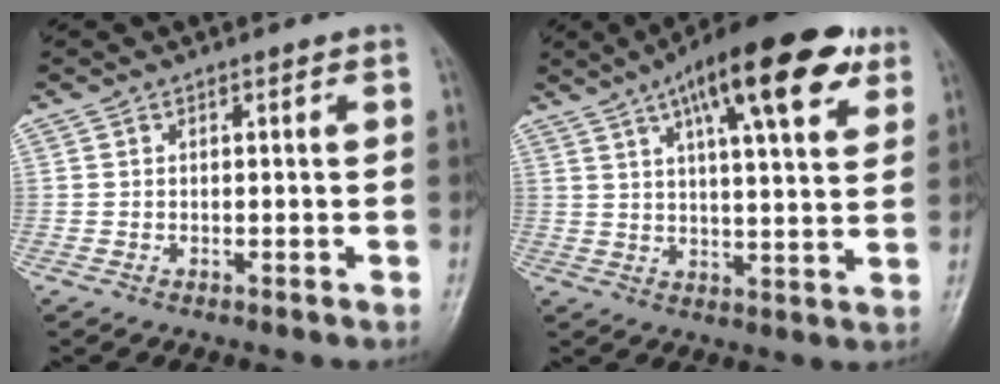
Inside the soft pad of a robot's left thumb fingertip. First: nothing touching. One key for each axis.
{"total": 18.6, "fx": 9.9, "fy": 5.6, "fz": 14.8, "tx": -0.204, "ty": -0.015, "tz": 0.145}